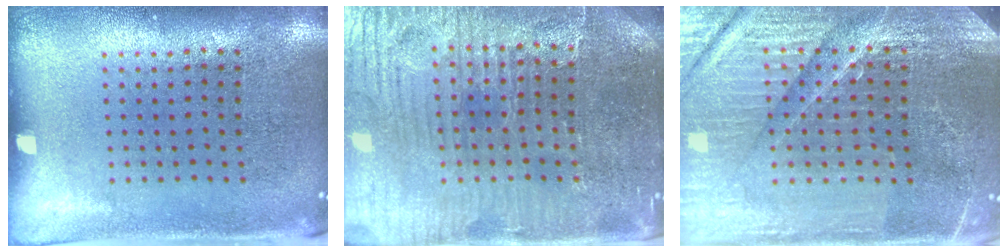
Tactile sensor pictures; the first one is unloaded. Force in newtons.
{"total": 4.8, "press": 4.6, "slide": 1.3}
{"total": 5.2, "press": 4.9, "slide": 1.8}